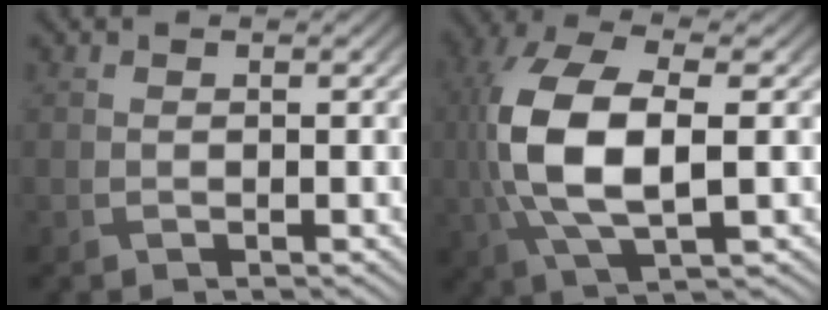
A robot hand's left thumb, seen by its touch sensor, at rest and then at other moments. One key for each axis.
{"total": 11.3, "fx": 0.2, "fy": 5.3, "fz": 9.9, "tx": -0.242, "ty": -0.006, "tz": 0.010}